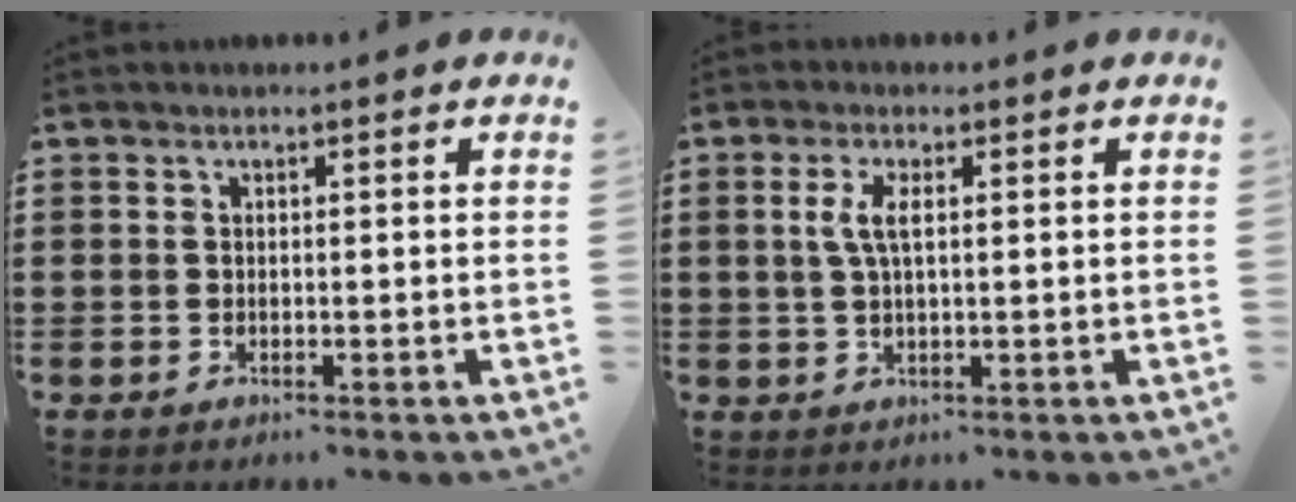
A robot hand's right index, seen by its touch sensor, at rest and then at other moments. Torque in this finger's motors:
{"motor_torque": [0.68, -0.08, 0.41, 0.13]}